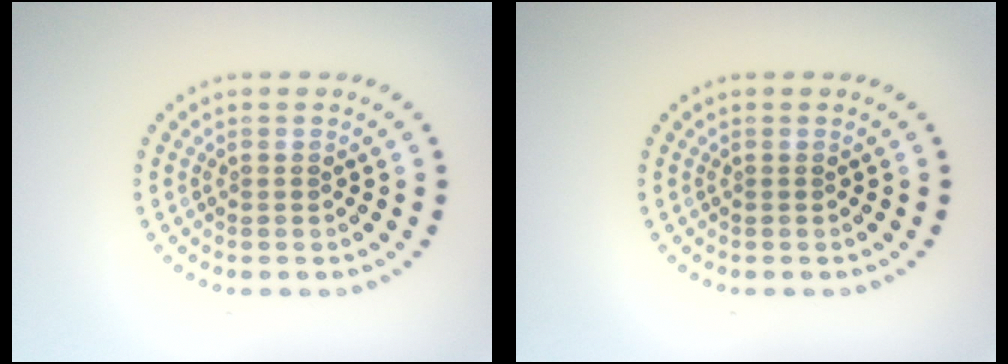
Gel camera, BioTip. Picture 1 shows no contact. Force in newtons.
{"total": 0.0}